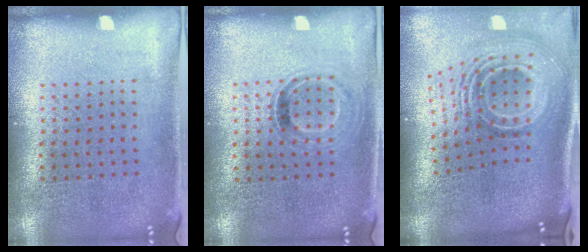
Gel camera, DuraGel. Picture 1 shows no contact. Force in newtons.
{"total": 0.9, "press": 0.8, "slide": 0.4}
{"total": 2.6, "press": 1.7, "slide": 2.0}